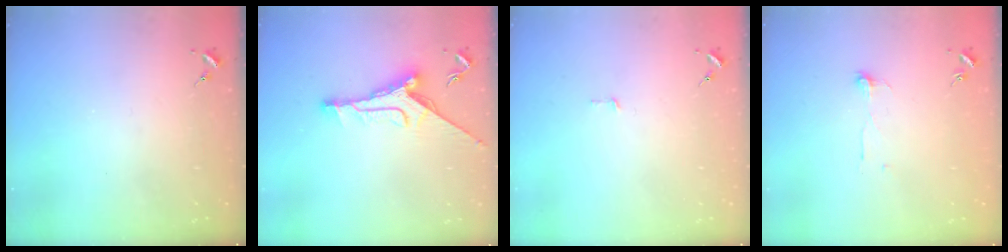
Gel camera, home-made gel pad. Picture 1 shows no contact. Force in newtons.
{"total": 11.1, "press": 11.1, "slide": 0.8}
{"total": 2.4, "press": 2.4, "slide": 0.2}
{"total": 4.3, "press": 4.3, "slide": 0.5}